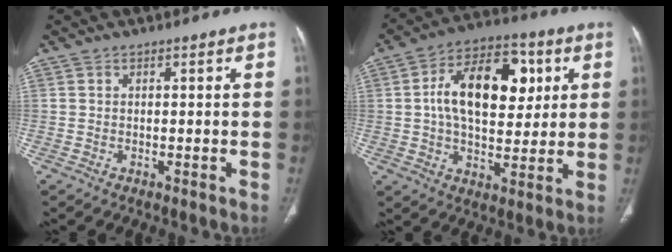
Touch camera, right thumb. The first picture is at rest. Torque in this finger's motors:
{"motor_torque": [0.26, 0.41, 1.67, 0.12, 0.39]}